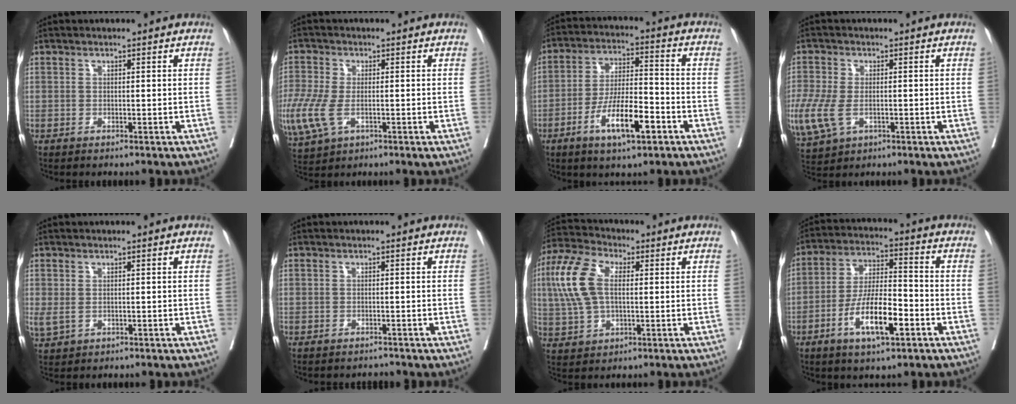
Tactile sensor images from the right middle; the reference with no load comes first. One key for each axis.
{"total": 12.4, "fx": -3.6, "fy": 6.7, "fz": 9.8, "tx": -0.264, "ty": -0.023, "tz": -0.060}
{"total": 10.3, "fx": -5.0, "fy": 2.3, "fz": 8.7, "tx": -0.162, "ty": -0.002, "tz": -0.088}
{"total": 13.3, "fx": -3.9, "fy": 8.6, "fz": 9.3, "tx": -0.268, "ty": -0.016, "tz": -0.062}
{"total": 2.3, "fx": 0.1, "fy": 1.5, "fz": 1.8, "tx": -0.050, "ty": -0.004, "tz": 0.010}
{"total": 0.8, "fx": -0.8, "fy": 0.1, "fz": -0.2, "tx": 0.001, "ty": -0.005, "tz": -0.013}
{"total": 10.5, "fx": 1.6, "fy": 5.2, "fz": 9.0, "tx": -0.222, "ty": 0.019, "tz": 0.031}
{"total": 10.7, "fx": -4.6, "fy": 2.7, "fz": 9.3, "tx": -0.177, "ty": -0.001, "tz": -0.083}